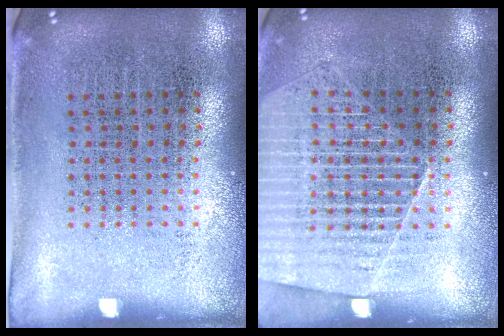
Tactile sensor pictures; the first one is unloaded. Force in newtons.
{"total": 1.3, "press": 1.3, "slide": 0.2}